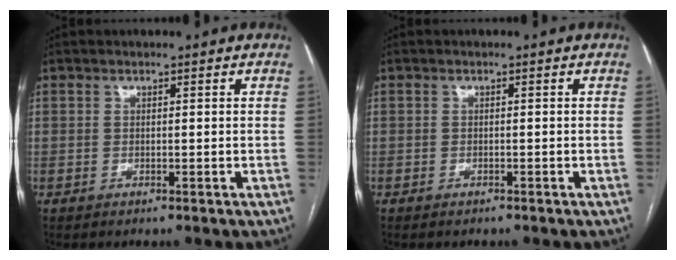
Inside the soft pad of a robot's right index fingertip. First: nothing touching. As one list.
[{"total": 0.8, "force": [-0.7, 0.3, 0.2], "torque": [-0.009, -0.001, -0.009]}]